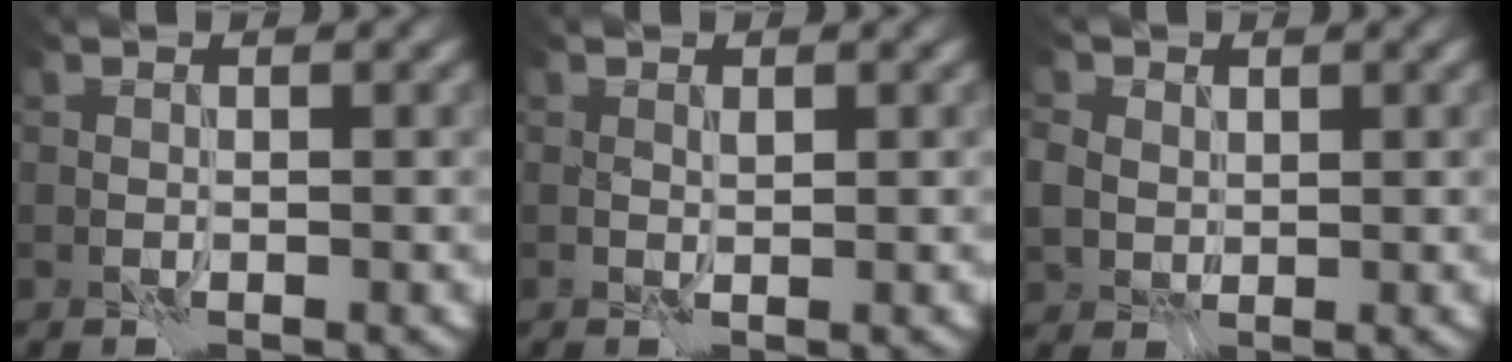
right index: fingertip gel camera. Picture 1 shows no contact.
{"total": 0.6, "force": [0.4, 0.3, 0.3], "torque": [-0.006, -0.002, 0.007]}
{"total": 2.9, "force": [0.9, 2.6, 1.0], "torque": [-0.029, 0.000, 0.016]}